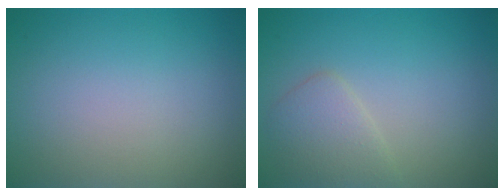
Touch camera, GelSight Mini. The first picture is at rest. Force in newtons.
{"total": 2.5, "press": 2.5, "slide": 0.2}